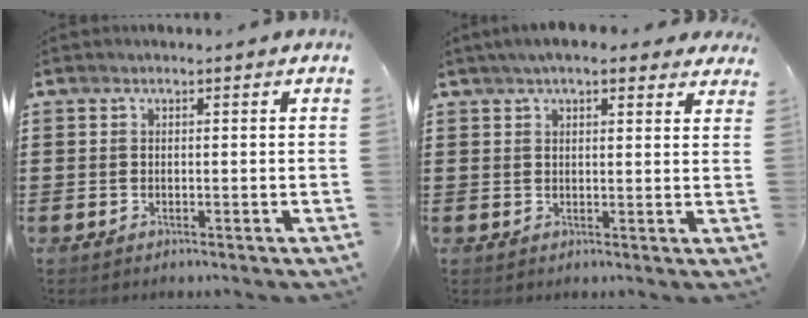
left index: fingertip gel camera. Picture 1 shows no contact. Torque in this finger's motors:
{"motor_torque": [2.14, 0.00, 0.08, -0.18]}